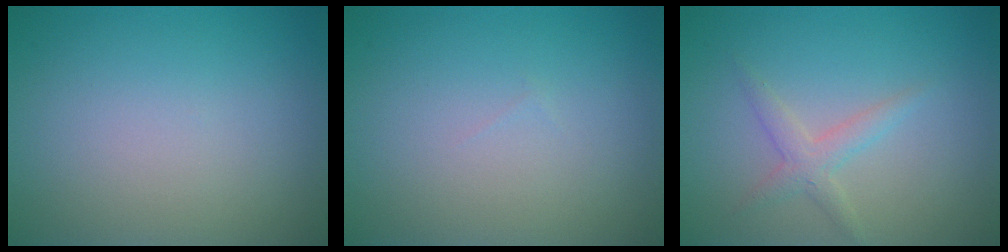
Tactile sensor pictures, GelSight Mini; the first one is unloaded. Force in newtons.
{"total": 0.0}
{"total": 1.8, "press": 1.8, "slide": 0.0}